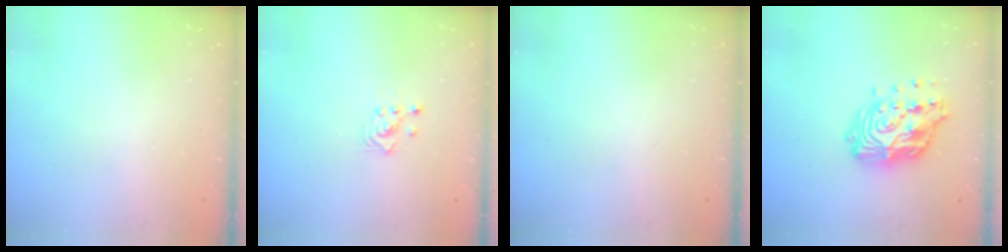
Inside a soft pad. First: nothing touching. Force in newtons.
{"total": 2.3, "press": 2.3, "slide": 0.3}
{"total": 0.0}
{"total": 17.1, "press": 17.0, "slide": 1.5}